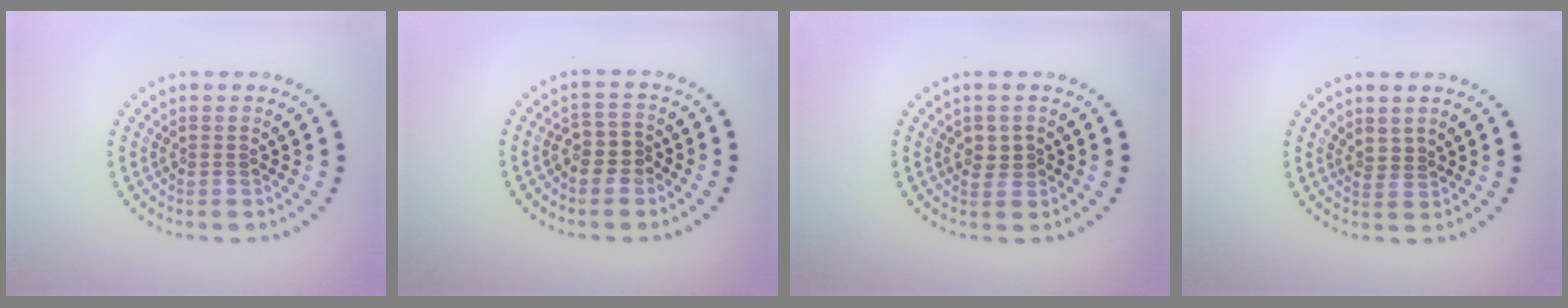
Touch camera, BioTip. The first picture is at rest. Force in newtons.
{"total": 2.4, "press": 2.2, "slide": 1.0}
{"total": 1.8, "press": 1.7, "slide": 0.6}
{"total": 1.1, "press": 0.7, "slide": 0.9}